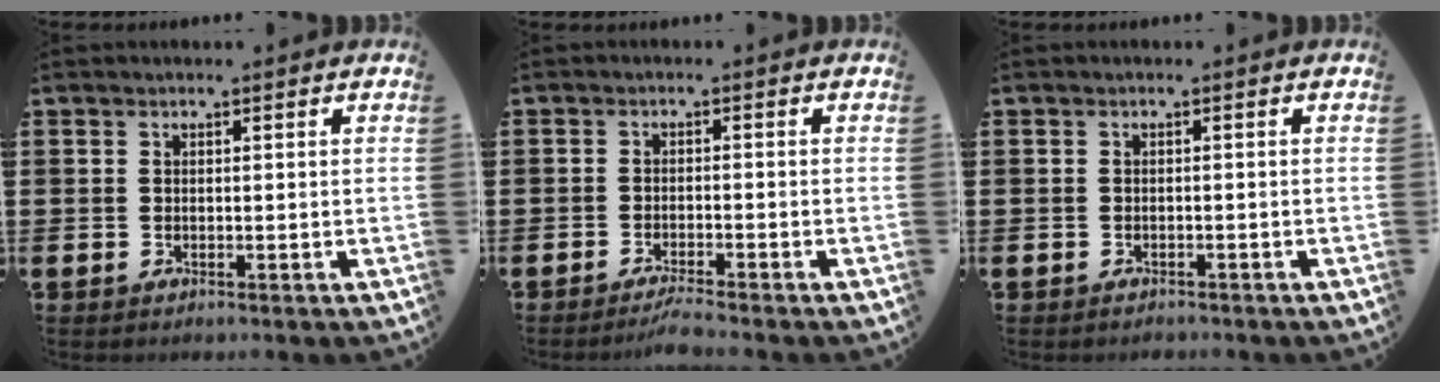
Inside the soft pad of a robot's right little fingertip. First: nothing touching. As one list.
[{"total": 1.9, "force": [-1.6, -0.1, 1.0], "torque": [-0.016, 0.004, -0.031]}, {"total": 0.5, "force": [-0.5, 0.1, 0.0], "torque": [-0.002, -0.002, -0.011]}]